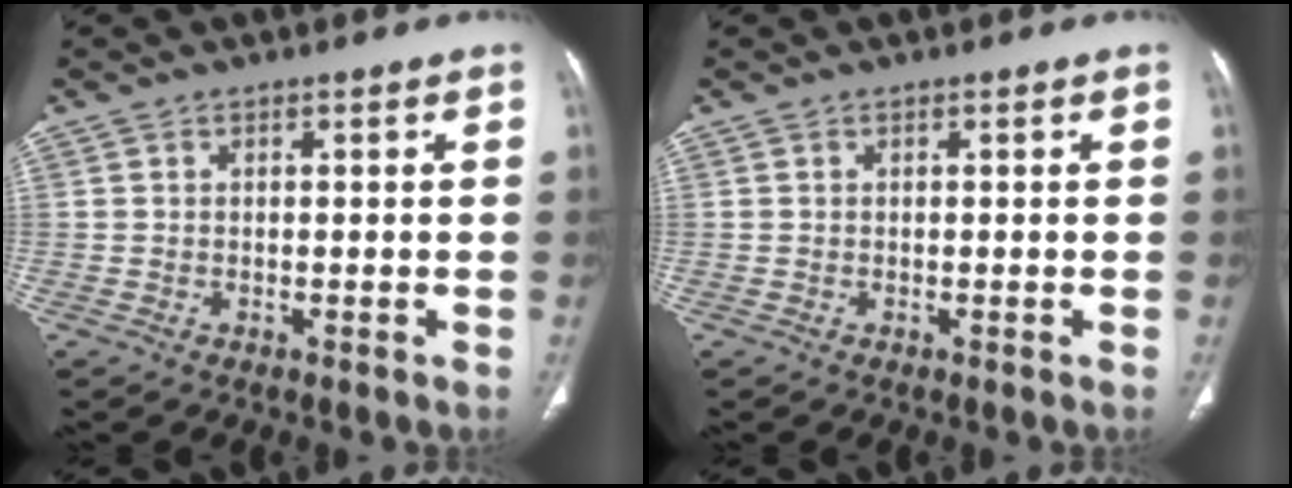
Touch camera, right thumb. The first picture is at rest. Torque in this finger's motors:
{"motor_torque": [0.00, 0.00, -0.02, -0.03, 0.00]}